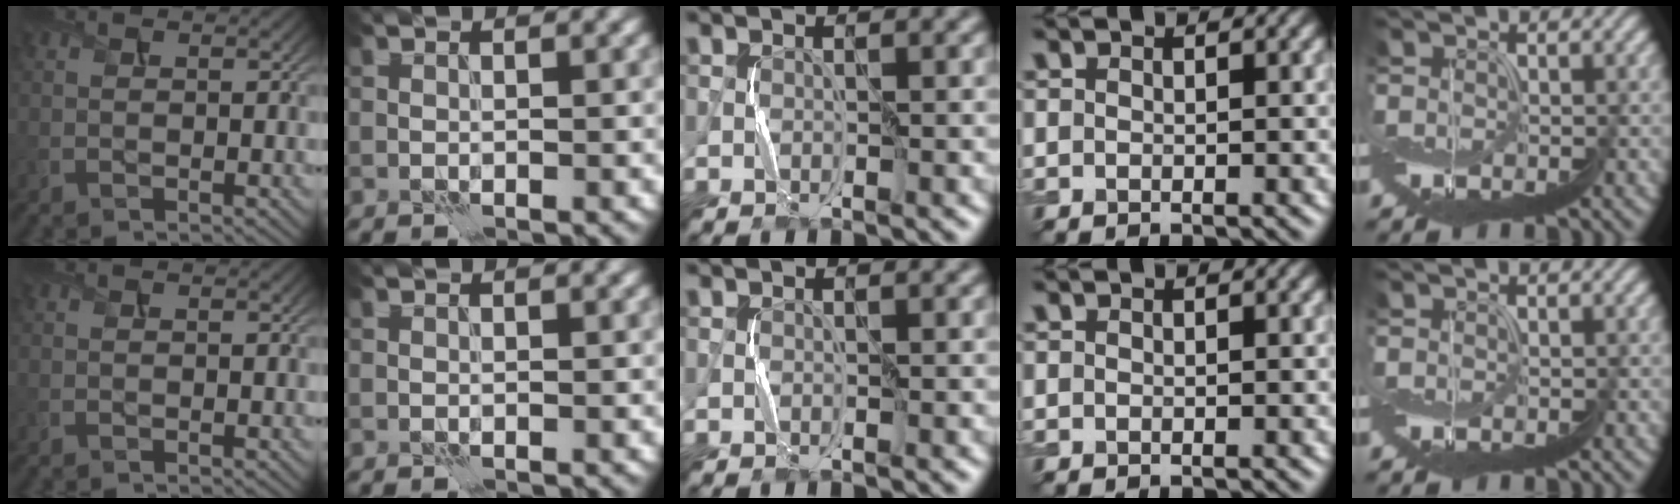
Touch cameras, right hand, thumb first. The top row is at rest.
{}